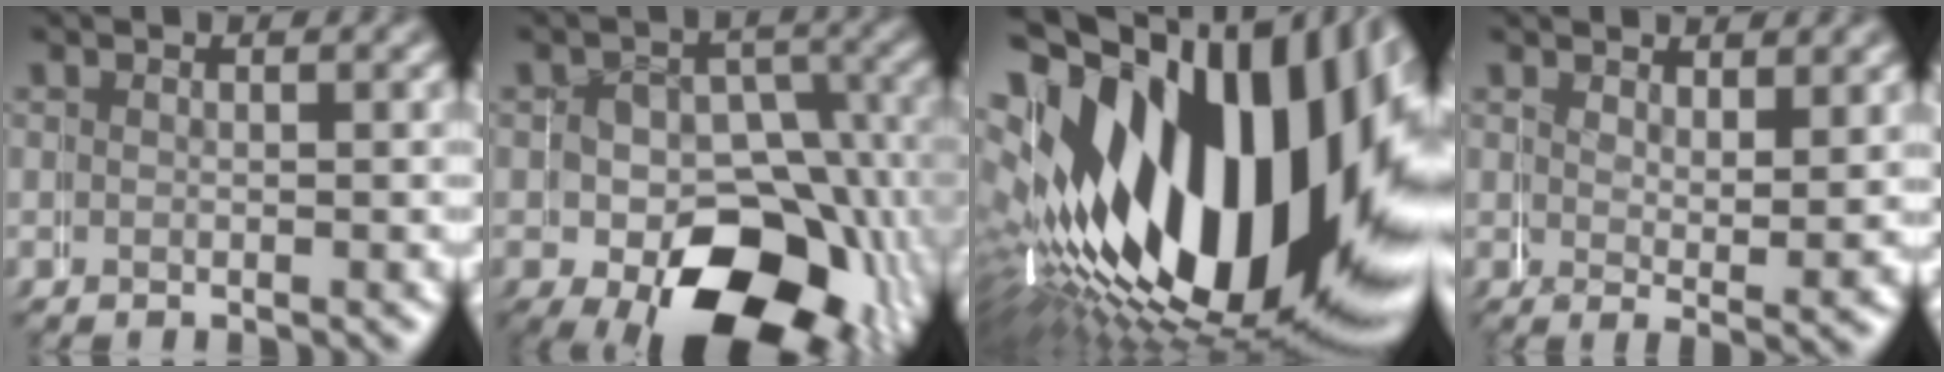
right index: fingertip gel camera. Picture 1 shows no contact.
{"total": 13.2, "force": [-5.3, 9.1, 7.9], "torque": [-0.122, -0.061, -0.056]}
{"total": 27.2, "force": [-0.7, 16.5, 21.6], "torque": [-0.327, 0.009, -0.011]}
{"total": 2.7, "force": [1.4, 0.8, 2.2], "torque": [-0.038, -0.020, 0.026]}